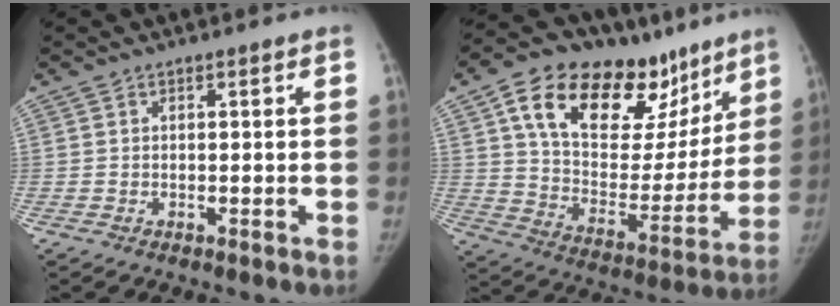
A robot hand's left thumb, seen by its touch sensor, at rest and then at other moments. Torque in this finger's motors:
{"motor_torque": [2.39, 1.40, 1.29, -1.48, 0.50]}